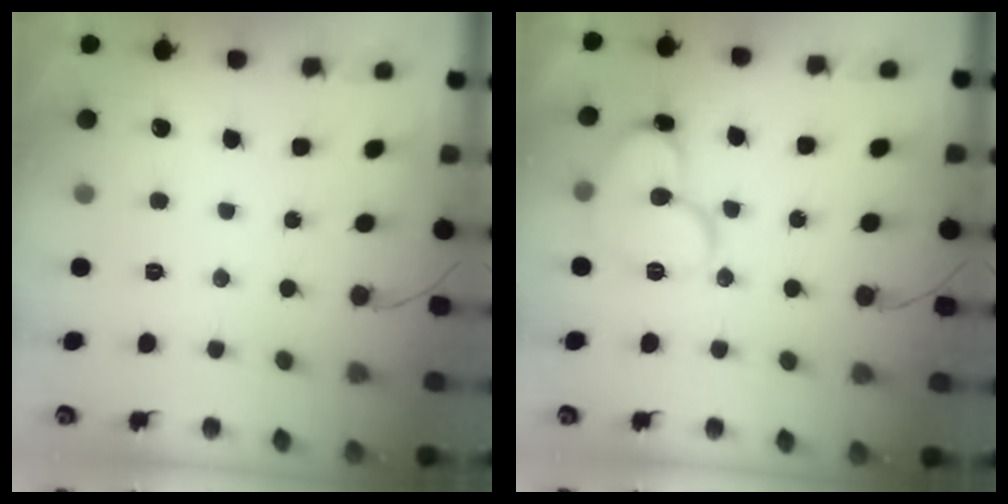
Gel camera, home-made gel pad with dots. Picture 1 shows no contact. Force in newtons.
{"total": 12.5, "press": 12.4, "slide": 1.9}